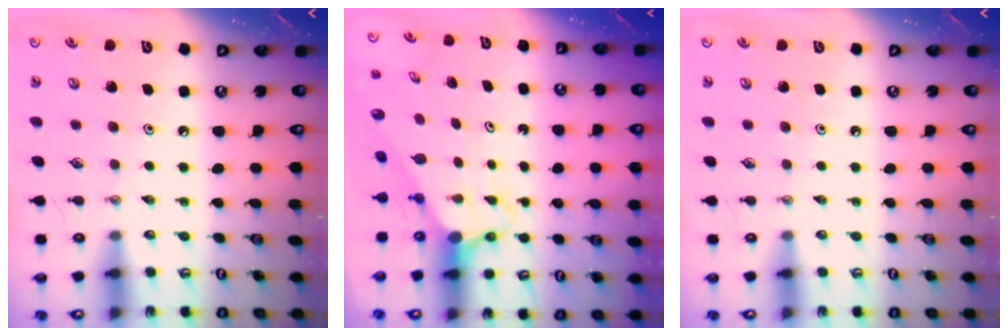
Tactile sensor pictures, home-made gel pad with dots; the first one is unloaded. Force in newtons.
{"total": 2.6, "press": 2.6, "slide": 0.2}
{"total": 0.0}